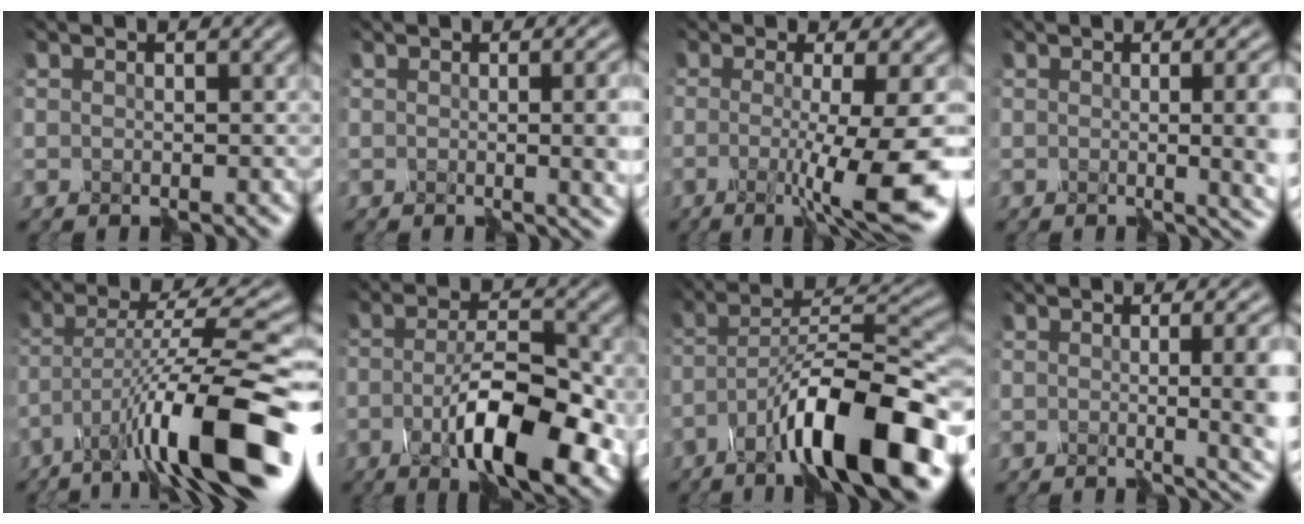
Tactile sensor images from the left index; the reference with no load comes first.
{"total": 7.4, "force": [0.0, 3.3, 6.6], "torque": [-0.045, -0.010, 0.014]}
{"total": 8.7, "force": [-2.1, 1.4, 8.3], "torque": [-0.117, -0.017, -0.032]}
{"total": 9.3, "force": [-0.3, 4.5, 8.1], "torque": [-0.048, -0.003, 0.016]}
{"total": 12.2, "force": [-6.3, 1.8, 10.2], "torque": [-0.179, 0.012, -0.097]}
{"total": 9.1, "force": [-4.0, 2.8, 7.6], "torque": [-0.130, -0.003, -0.062]}
{"total": 12.0, "force": [-7.5, 2.3, 9.1], "torque": [-0.146, 0.024, -0.126]}
{"total": 8.6, "force": [-0.4, 3.7, 7.7], "torque": [-0.047, -0.002, 0.009]}